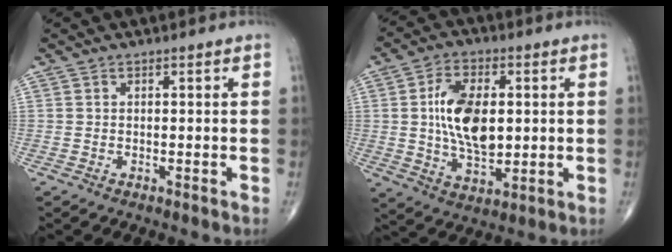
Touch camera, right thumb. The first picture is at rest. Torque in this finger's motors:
{"motor_torque": [0.75, 2.81, 0.67, -0.67, 0.16]}